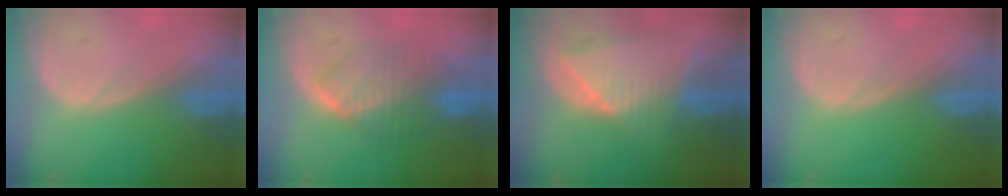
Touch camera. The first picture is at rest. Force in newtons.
{"total": 6.7, "press": 6.7, "slide": 0.3}
{"total": 9.1, "press": 8.0, "slide": 4.3}
{"total": 0.0}